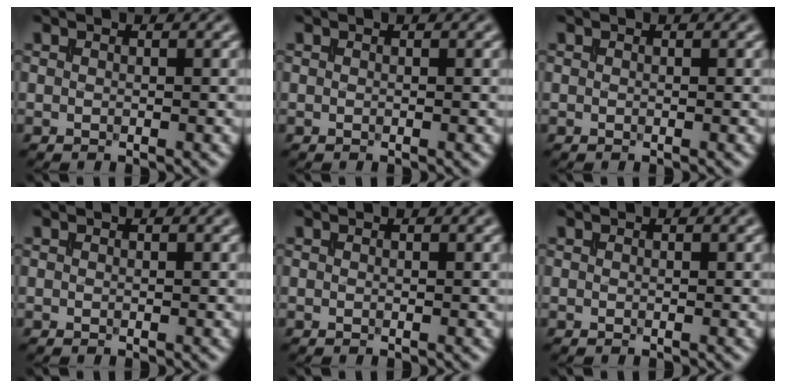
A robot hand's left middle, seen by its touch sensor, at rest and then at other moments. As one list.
[{"total": 0.0}, {"total": 0.0}, {"total": 0.0}, {"total": 0.0}, {"total": 0.0}]